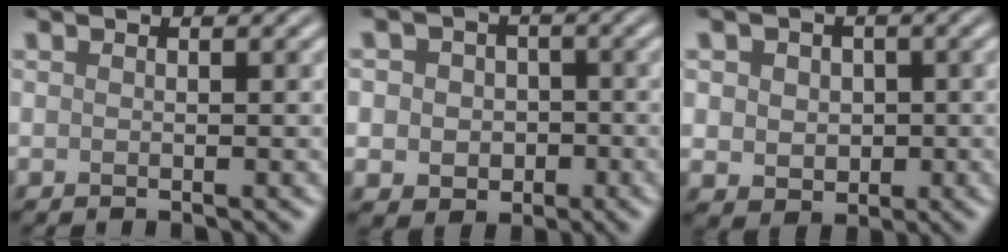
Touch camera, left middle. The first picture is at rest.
{"total": 5.2, "force": [-0.1, 4.7, 2.2], "torque": [-0.018, 0.019, -0.025]}
{"total": 4.0, "force": [0.4, 3.4, 2.1], "torque": [-0.032, 0.009, -0.008]}